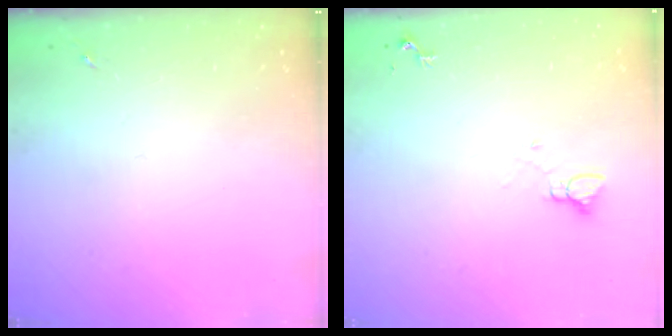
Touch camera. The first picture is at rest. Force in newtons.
{"total": 4.3, "press": 4.3, "slide": 0.4}